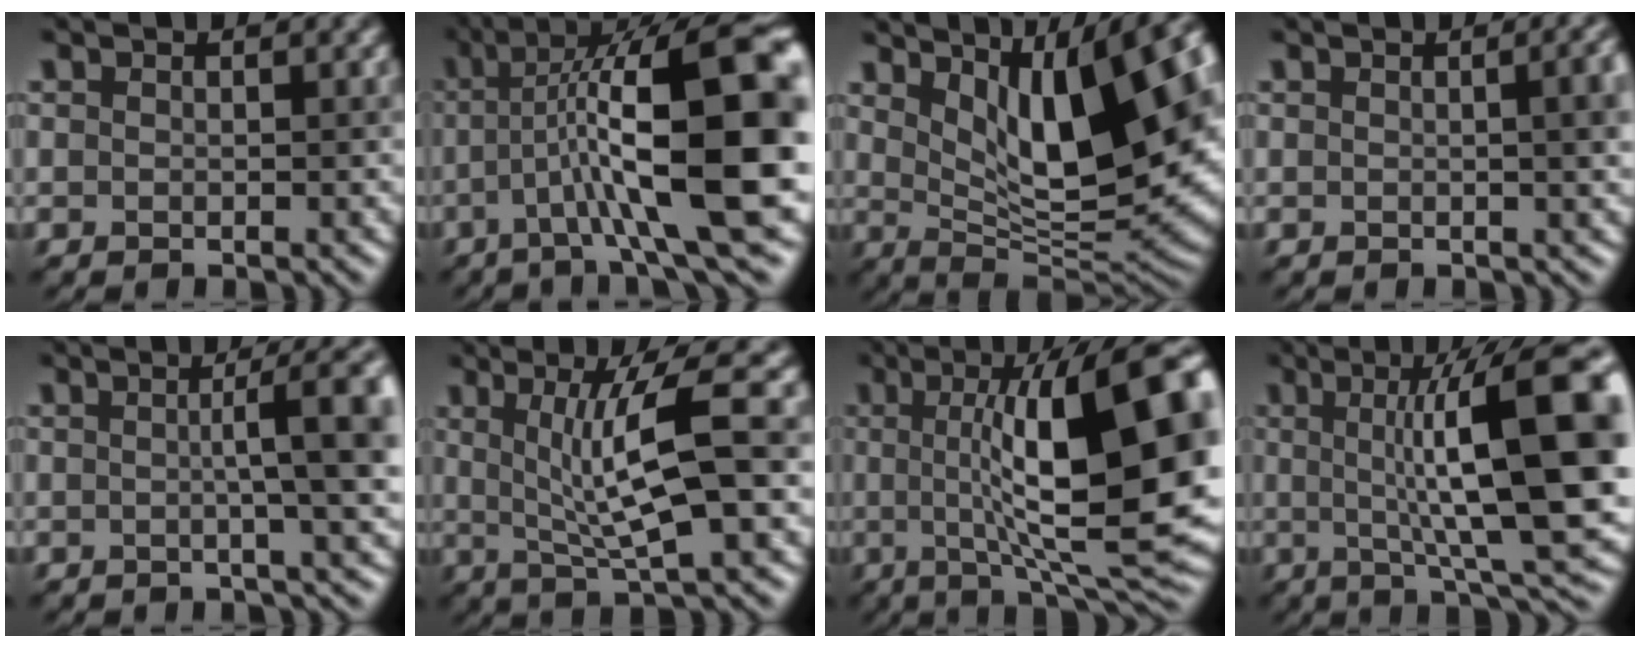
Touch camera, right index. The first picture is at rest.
{"total": 13.0, "force": [-0.7, 3.1, 12.6], "torque": [-0.194, 0.017, -0.006]}
{"total": 13.7, "force": [4.7, 5.0, 11.9], "torque": [-0.147, 0.007, 0.083]}
{"total": 4.9, "force": [0.4, 2.0, 4.5], "torque": [-0.014, 0.023, 0.005]}
{"total": 8.1, "force": [1.0, 1.7, 7.8], "torque": [-0.073, 0.024, 0.018]}
{"total": 7.8, "force": [1.2, 1.3, 7.6], "torque": [-0.119, 0.006, 0.030]}
{"total": 16.0, "force": [1.9, 4.4, 15.2], "torque": [-0.204, 0.012, 0.032]}
{"total": 14.9, "force": [2.1, 3.6, 14.3], "torque": [-0.172, 0.012, 0.040]}